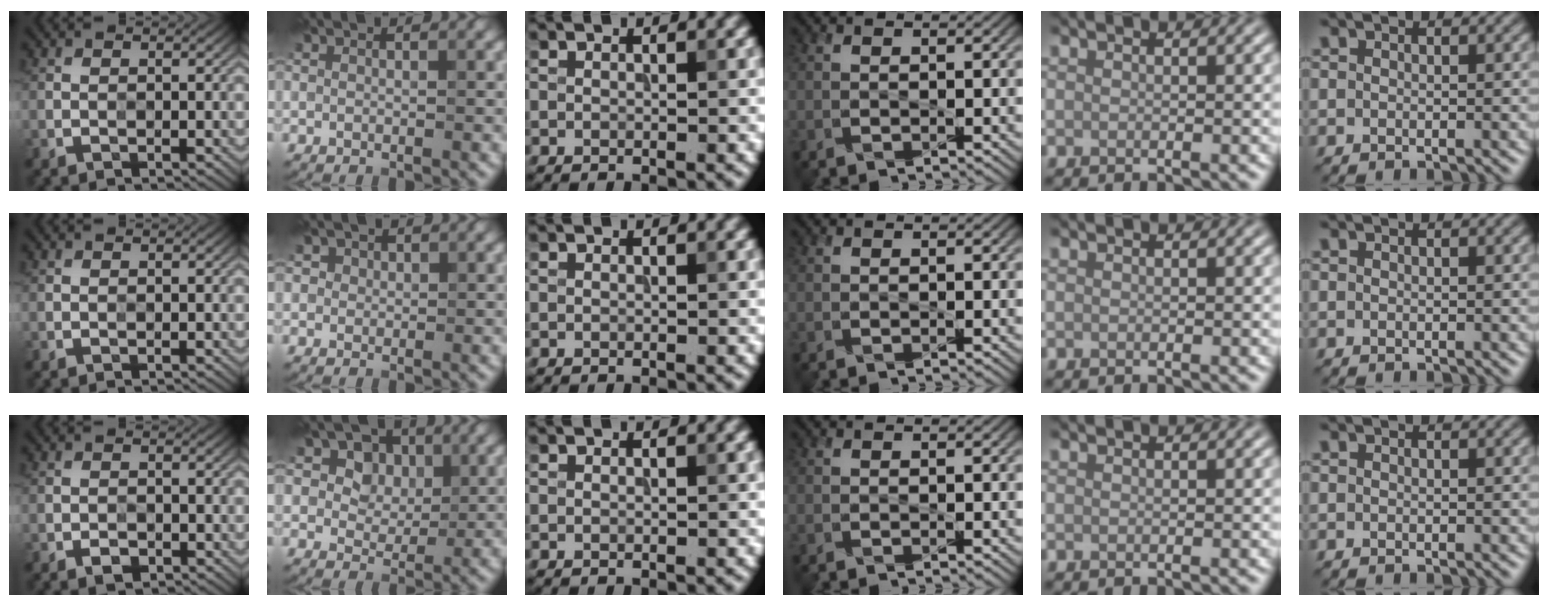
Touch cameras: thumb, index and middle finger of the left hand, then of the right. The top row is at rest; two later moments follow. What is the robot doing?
{"motion": "press", "object": "stopwatch"}